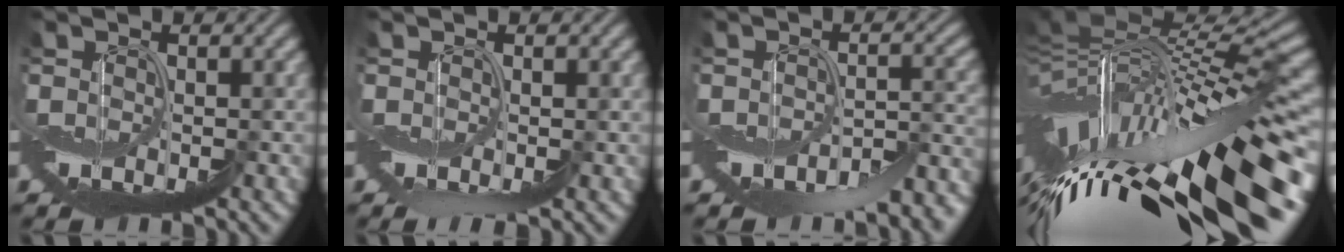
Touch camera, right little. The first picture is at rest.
{"total": 1.0, "force": [-0.5, 0.2, 0.9], "torque": [-0.014, -0.002, -0.011]}
{"total": 6.9, "force": [-4.3, 2.6, 4.8], "torque": [-0.068, -0.009, -0.064]}
{"total": 15.7, "force": [-2.8, 6.7, 13.9], "torque": [-0.252, -0.011, -0.036]}